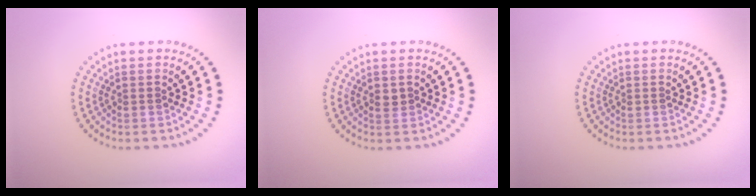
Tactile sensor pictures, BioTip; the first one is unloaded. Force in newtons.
{"total": 0.8, "press": 0.8, "slide": 0.1}
{"total": 0.0}